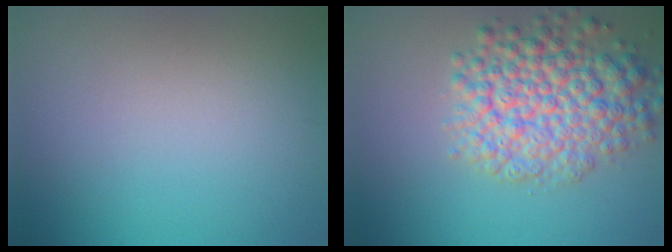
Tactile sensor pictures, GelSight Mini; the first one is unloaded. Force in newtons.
{"total": 7.4, "press": 7.4, "slide": 0.3}